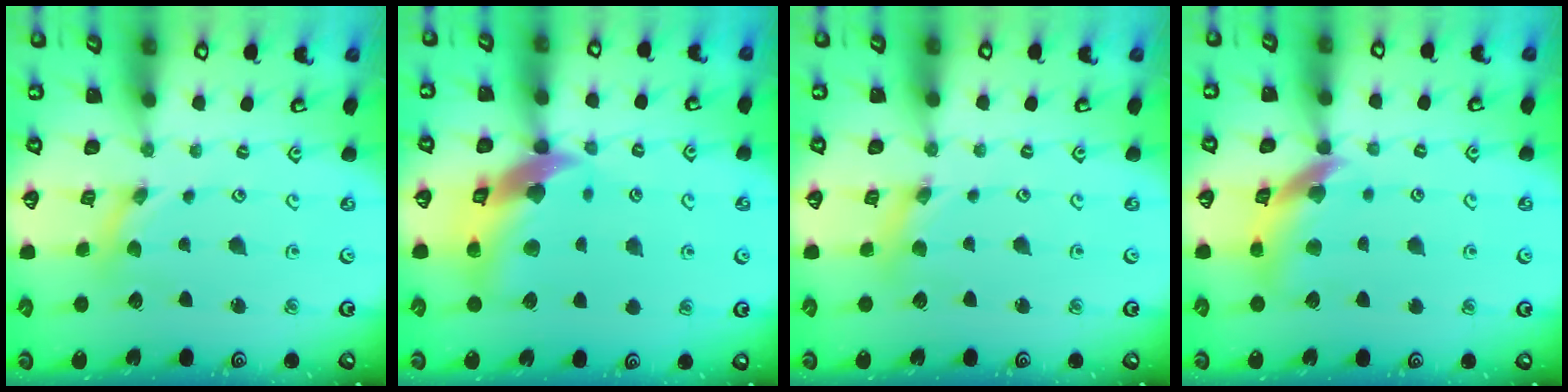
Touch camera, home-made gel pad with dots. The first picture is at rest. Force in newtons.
{"total": 14.8, "press": 14.7, "slide": 1.9}
{"total": 3.3, "press": 3.2, "slide": 0.4}
{"total": 13.4, "press": 13.3, "slide": 1.7}